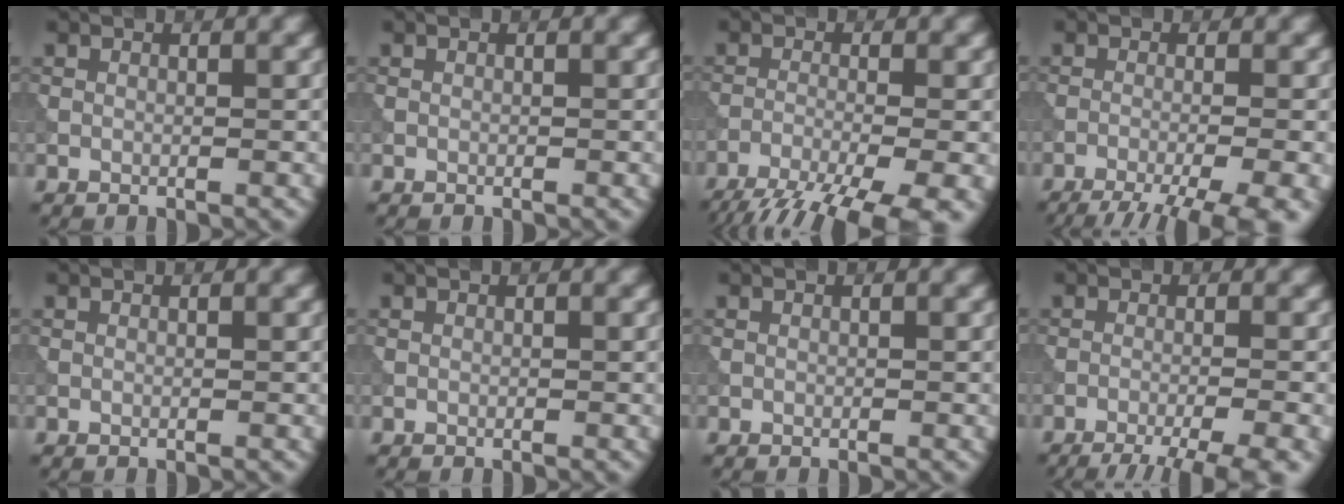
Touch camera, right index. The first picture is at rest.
{"total": 0.0}
{"total": 10.8, "force": [-8.0, 2.6, 6.8], "torque": [-0.121, -0.039, -0.114]}
{"total": 9.4, "force": [-6.1, 2.7, 6.6], "torque": [-0.075, -0.017, -0.074]}
{"total": 0.0}
{"total": 0.0}
{"total": 0.0}
{"total": 7.4, "force": [-4.7, 1.9, 5.4], "torque": [-0.059, -0.008, -0.063]}